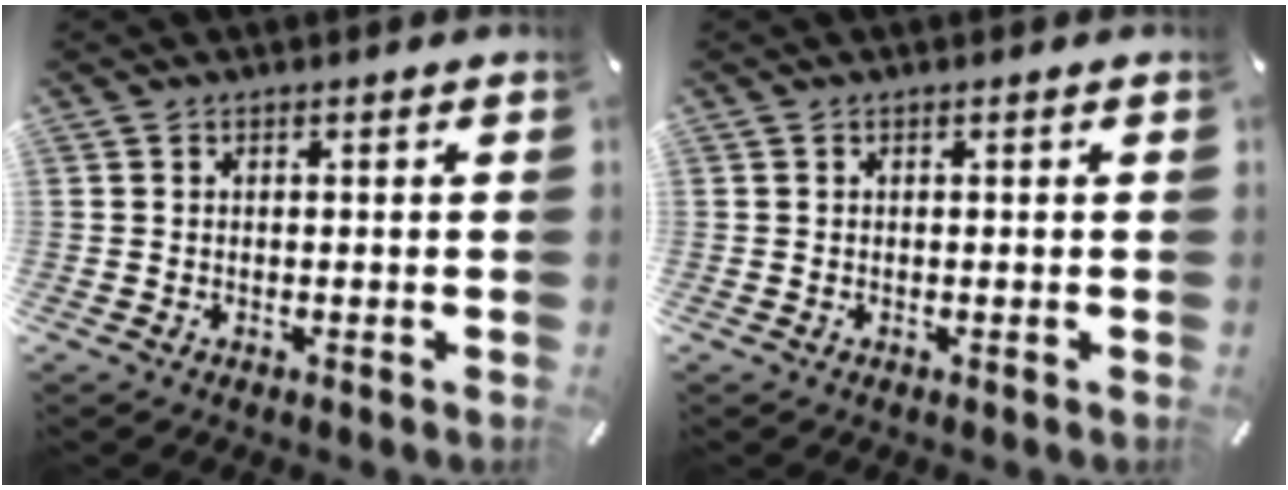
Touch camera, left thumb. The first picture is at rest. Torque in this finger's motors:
{"motor_torque": [0.09, 0.48, 0.07, 0.08, -0.03]}